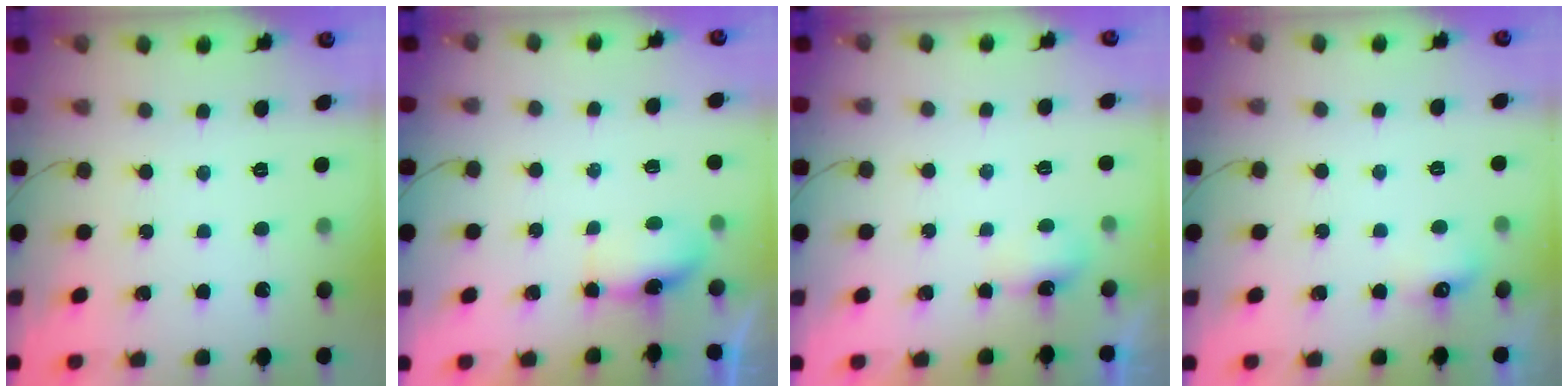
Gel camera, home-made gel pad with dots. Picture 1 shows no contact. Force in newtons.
{"total": 6.0, "press": 5.1, "slide": 3.2}
{"total": 11.2, "press": 4.2, "slide": 10.3}
{"total": 3.9, "press": 3.8, "slide": 1.0}